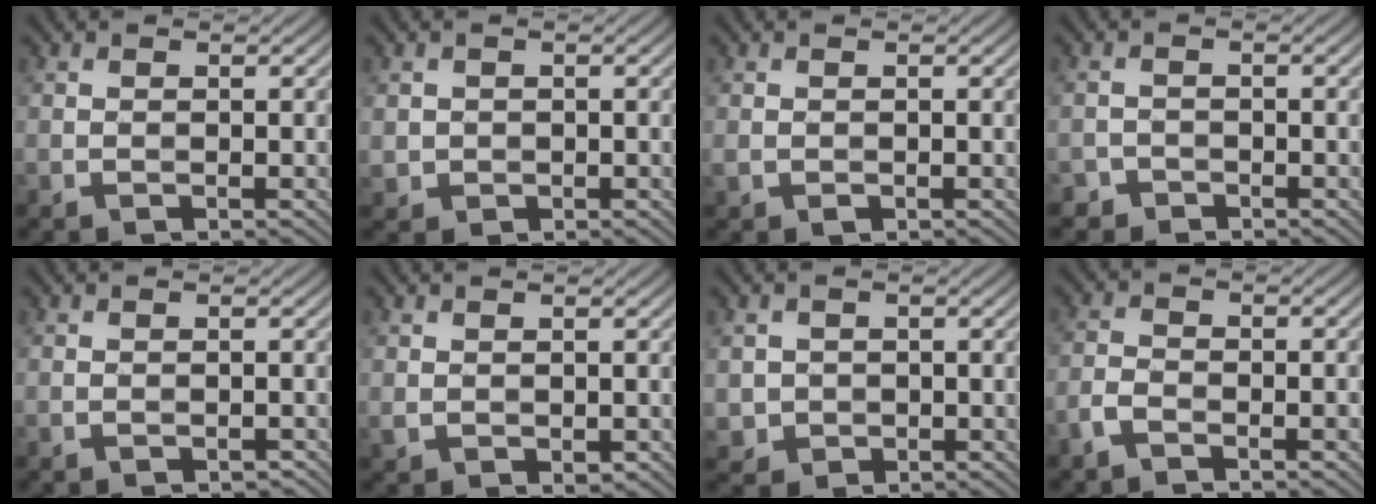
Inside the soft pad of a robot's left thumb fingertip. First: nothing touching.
{"total": 1.7, "force": [0.0, 1.7, 0.2], "torque": [-0.008, -0.009, 0.002]}
{"total": 1.0, "force": [-0.3, 0.8, 0.5], "torque": [-0.014, -0.007, -0.001]}
{"total": 1.7, "force": [-1.3, 1.0, 0.0], "torque": [0.004, 0.002, -0.030]}
{"total": 0.6, "force": [-0.4, 0.3, 0.3], "torque": [-0.003, -0.003, -0.005]}
{"total": 1.3, "force": [0.1, 0.9, 0.9], "torque": [-0.023, -0.007, 0.010]}
{"total": 2.3, "force": [-0.1, 2.3, 0.4], "torque": [-0.015, -0.011, -0.002]}
{"total": 3.3, "force": [-2.4, 1.1, 2.0], "torque": [-0.041, 0.001, -0.055]}